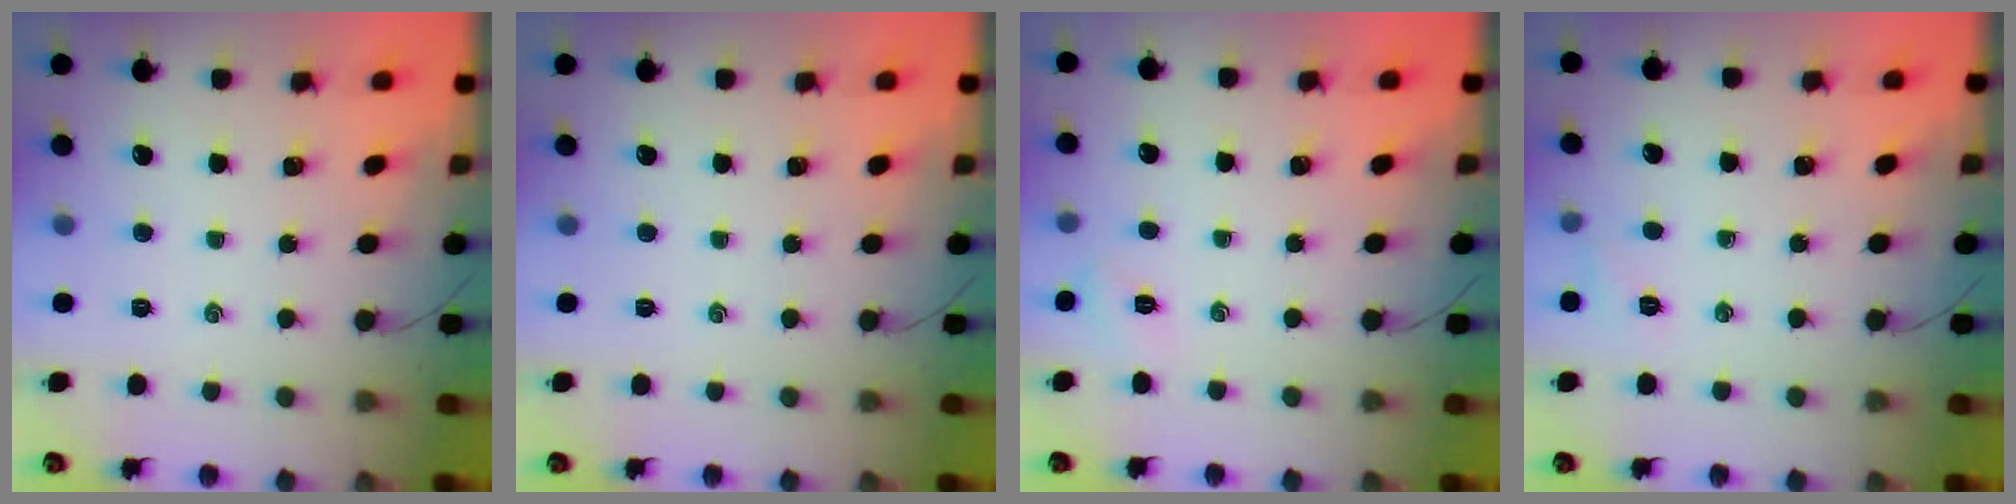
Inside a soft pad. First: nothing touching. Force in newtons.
{"total": 0.0}
{"total": 2.6, "press": 2.4, "slide": 0.8}
{"total": 4.2, "press": 4.0, "slide": 1.1}